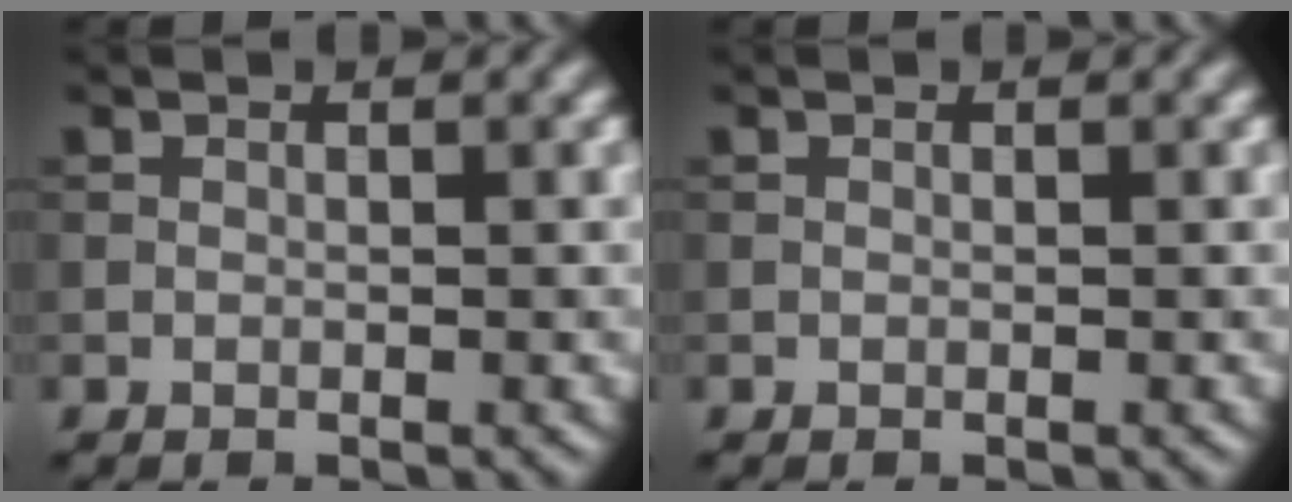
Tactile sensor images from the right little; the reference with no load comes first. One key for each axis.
{"total": 0.0}